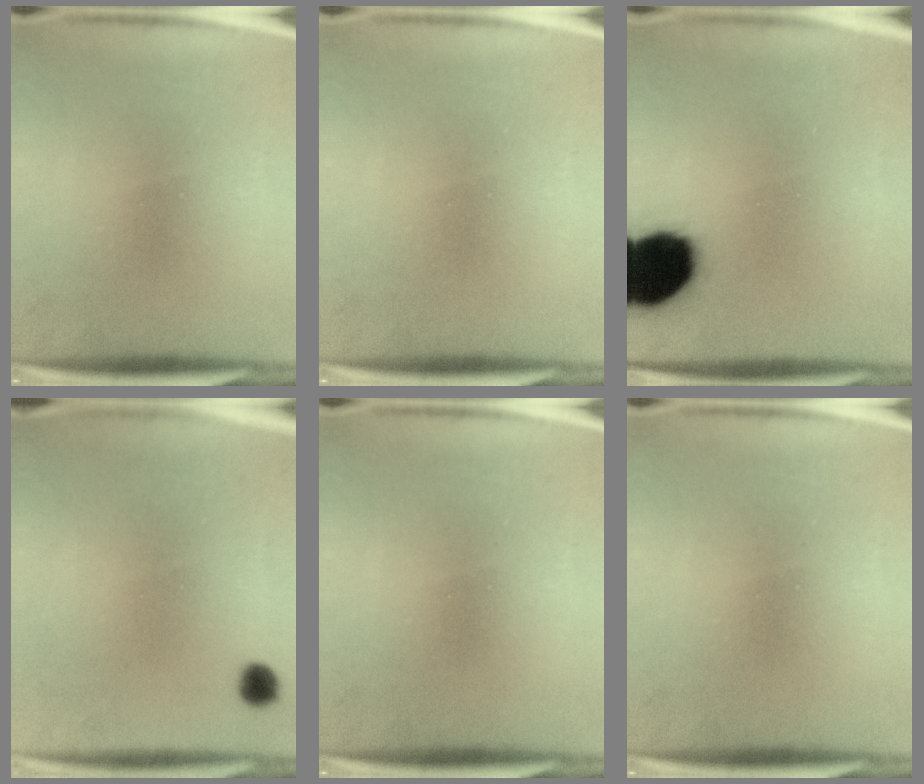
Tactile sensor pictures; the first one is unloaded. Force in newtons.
{"total": 0.0}
{"total": 16.9}
{"total": 2.3}
{"total": 0.0}
{"total": 0.0}